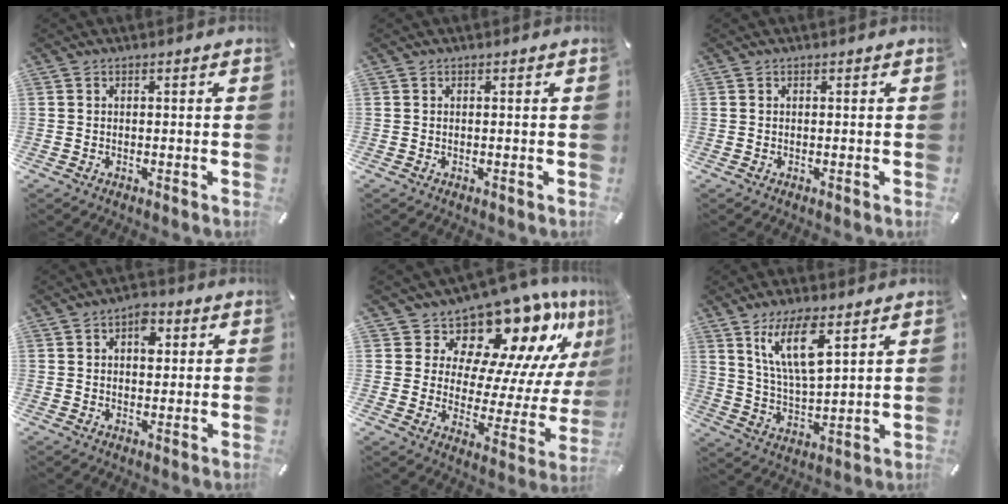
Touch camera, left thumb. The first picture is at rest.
{"total": 0.0}
{"total": 0.0}
{"total": 5.0, "force": [1.5, 3.2, 3.5], "torque": [-0.033, -0.005, 0.015]}
{"total": 14.8, "force": [12.9, 6.0, 4.4], "torque": [-0.051, -0.137, 0.208]}
{"total": 12.4, "force": [7.2, 4.3, 9.0], "torque": [-0.196, -0.019, 0.128]}